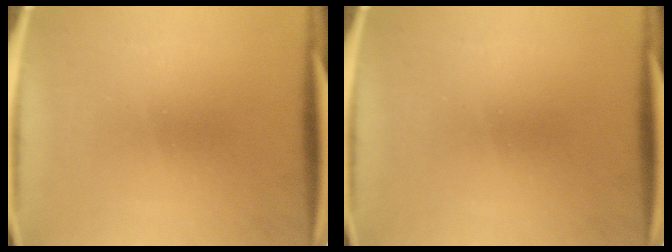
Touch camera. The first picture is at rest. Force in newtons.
{"total": 0.0}